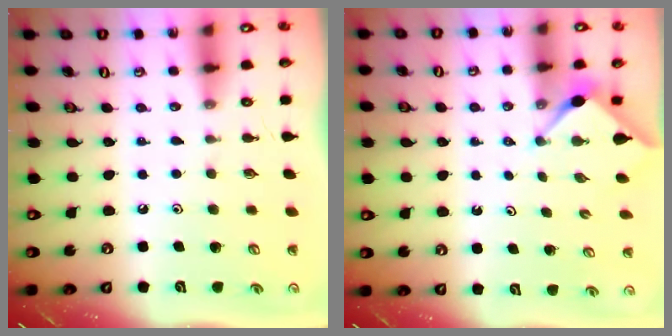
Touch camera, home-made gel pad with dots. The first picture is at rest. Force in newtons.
{"total": 2.9, "press": 2.8, "slide": 0.4}